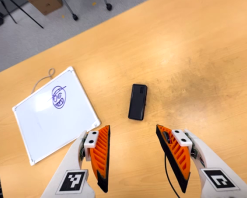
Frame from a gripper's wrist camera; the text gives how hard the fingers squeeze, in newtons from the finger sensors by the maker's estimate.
{"total": 0.0}